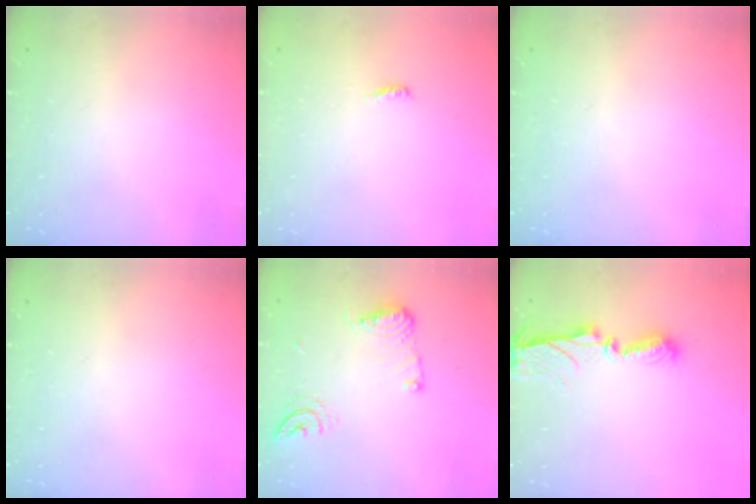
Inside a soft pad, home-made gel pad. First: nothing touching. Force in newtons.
{"total": 3.9, "press": 3.9, "slide": 0.4}
{"total": 0.0}
{"total": 0.0}
{"total": 10.0, "press": 10.0, "slide": 0.8}
{"total": 8.5, "press": 8.5, "slide": 0.3}